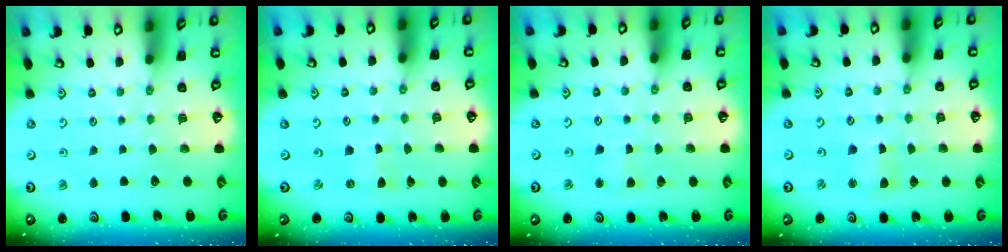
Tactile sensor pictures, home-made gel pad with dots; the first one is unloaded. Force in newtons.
{"total": 0.0}
{"total": 2.8, "press": 2.8, "slide": 0.3}
{"total": 2.1, "press": 2.1, "slide": 0.3}